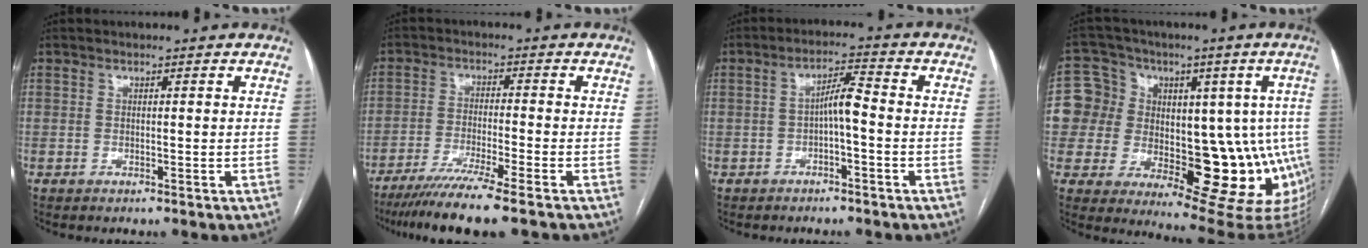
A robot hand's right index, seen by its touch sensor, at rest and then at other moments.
{"total": 9.8, "force": [-7.6, -1.2, 6.1], "torque": [-0.093, -0.030, -0.124]}
{"total": 4.2, "force": [-0.9, 0.6, 4.1], "torque": [-0.070, 0.017, -0.013]}
{"total": 18.0, "force": [-1.7, 12.1, 13.2], "torque": [-0.152, 0.049, -0.005]}